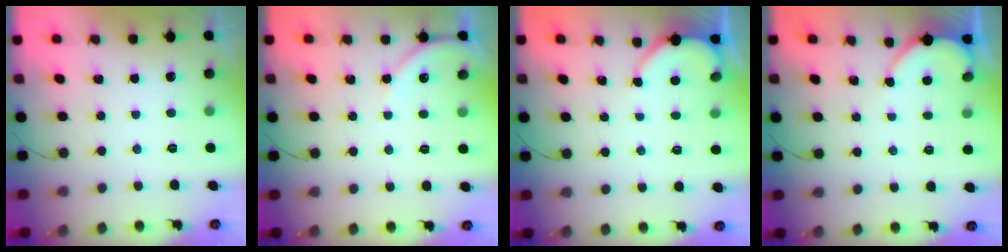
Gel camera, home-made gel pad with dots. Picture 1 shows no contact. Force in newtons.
{"total": 4.3, "press": 4.3, "slide": 0.6}
{"total": 2.9, "press": 2.8, "slide": 0.4}
{"total": 2.9, "press": 2.8, "slide": 0.4}